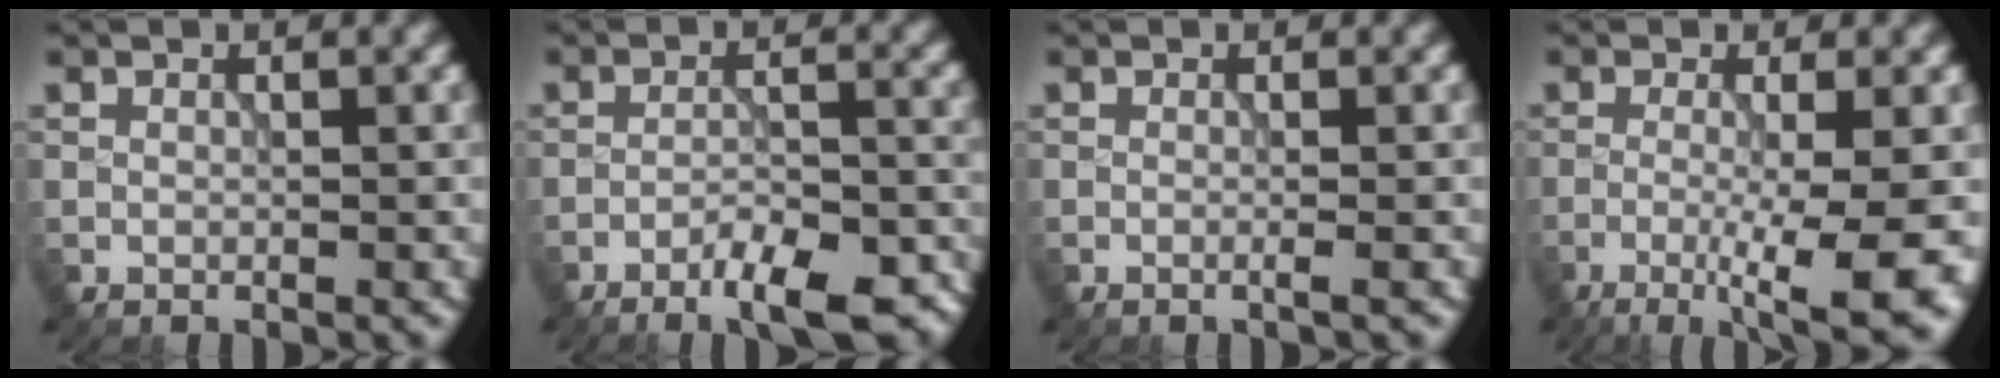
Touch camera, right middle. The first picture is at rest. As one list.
[{"total": 7.3, "force": [-5.1, 2.1, 4.9], "torque": [-0.073, 0.000, -0.071]}, {"total": 1.1, "force": [-0.1, 0.4, 1.1], "torque": [-0.013, -0.006, -0.011]}, {"total": 8.4, "force": [-3.1, 1.7, 7.6], "torque": [-0.114, -0.006, -0.050]}]